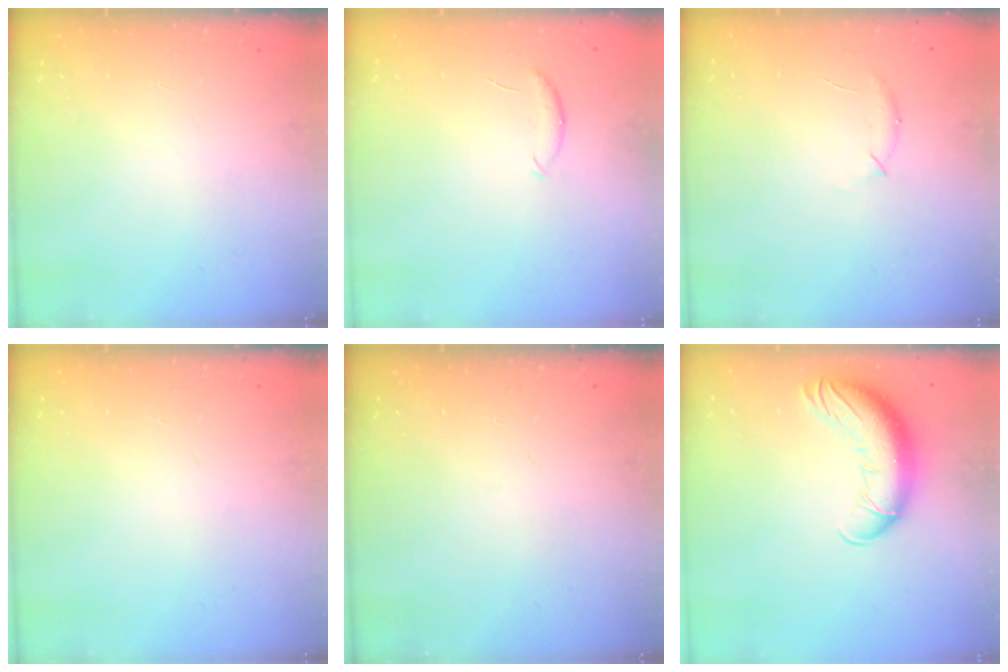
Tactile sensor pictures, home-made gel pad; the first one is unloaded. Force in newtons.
{"total": 6.2, "press": 6.1, "slide": 0.9}
{"total": 6.9, "press": 6.7, "slide": 1.8}
{"total": 0.0}
{"total": 0.0}
{"total": 14.8, "press": 14.3, "slide": 3.6}